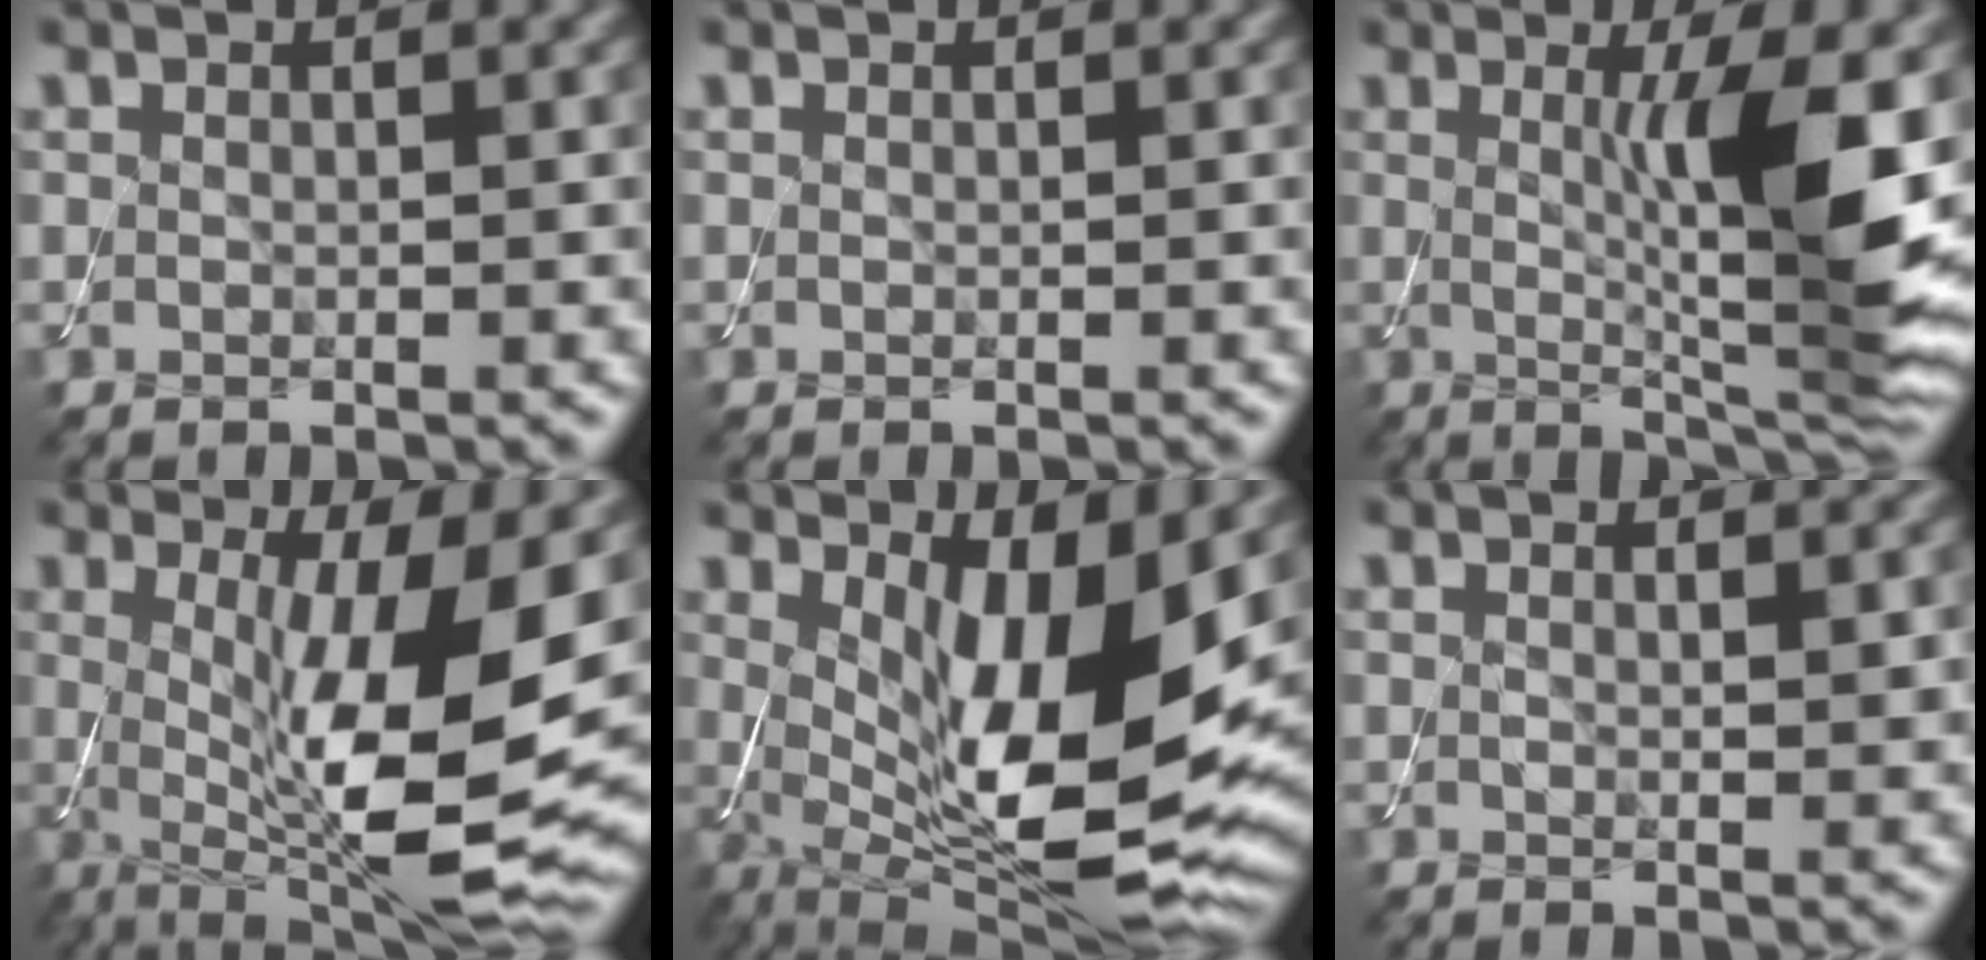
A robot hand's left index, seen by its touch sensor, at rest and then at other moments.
{"total": 0.0}
{"total": 8.7, "force": [1.0, 1.5, 8.6], "torque": [-0.124, -0.018, 0.024]}
{"total": 13.0, "force": [0.0, 3.4, 12.6], "torque": [-0.196, -0.017, 0.005]}
{"total": 12.3, "force": [2.1, 3.9, 11.4], "torque": [-0.181, -0.024, 0.042]}
{"total": 0.9, "force": [0.4, 0.3, 0.8], "torque": [-0.014, -0.005, 0.006]}